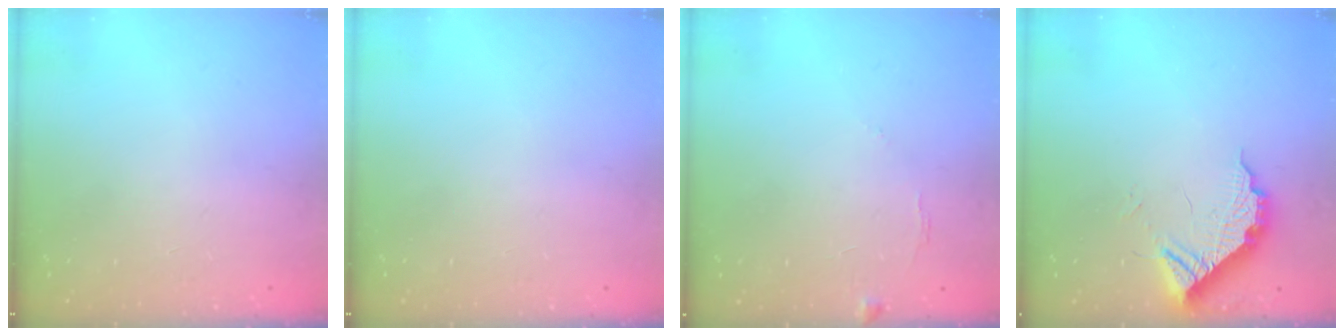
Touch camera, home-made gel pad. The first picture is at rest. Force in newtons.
{"total": 0.0}
{"total": 6.5, "press": 6.5, "slide": 0.3}
{"total": 10.8, "press": 10.8, "slide": 0.3}